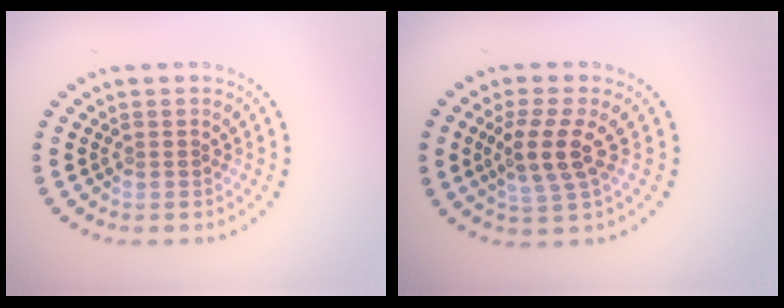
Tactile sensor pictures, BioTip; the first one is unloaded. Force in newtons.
{"total": 3.3, "press": 2.8, "slide": 1.6}